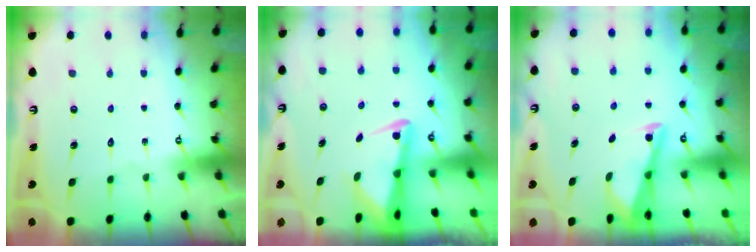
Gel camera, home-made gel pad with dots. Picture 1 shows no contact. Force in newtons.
{"total": 3.0, "press": 2.9, "slide": 0.6}
{"total": 2.9, "press": 2.9, "slide": 0.4}